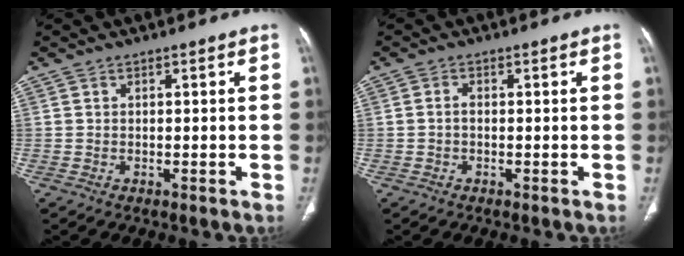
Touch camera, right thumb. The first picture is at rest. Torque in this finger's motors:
{"motor_torque": [-0.12, 0.05, -0.09, -0.10, 0.10]}